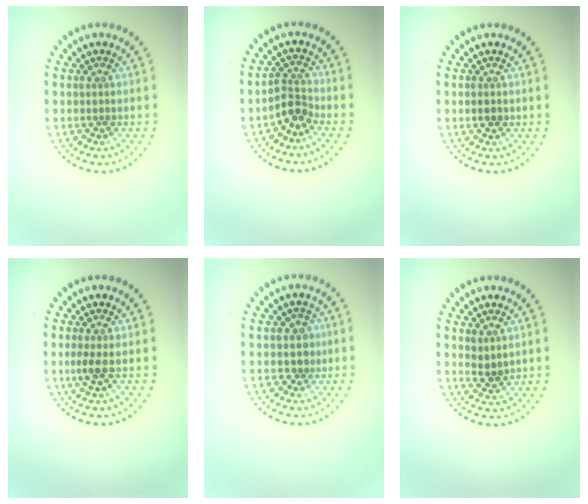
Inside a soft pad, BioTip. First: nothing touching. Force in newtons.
{"total": 2.3, "press": 1.7, "slide": 1.5}
{"total": 1.2, "press": 1.2, "slide": 0.1}
{"total": 1.2, "press": 1.0, "slide": 0.6}
{"total": 1.4, "press": 1.0, "slide": 0.9}
{"total": 1.5, "press": 1.4, "slide": 0.6}